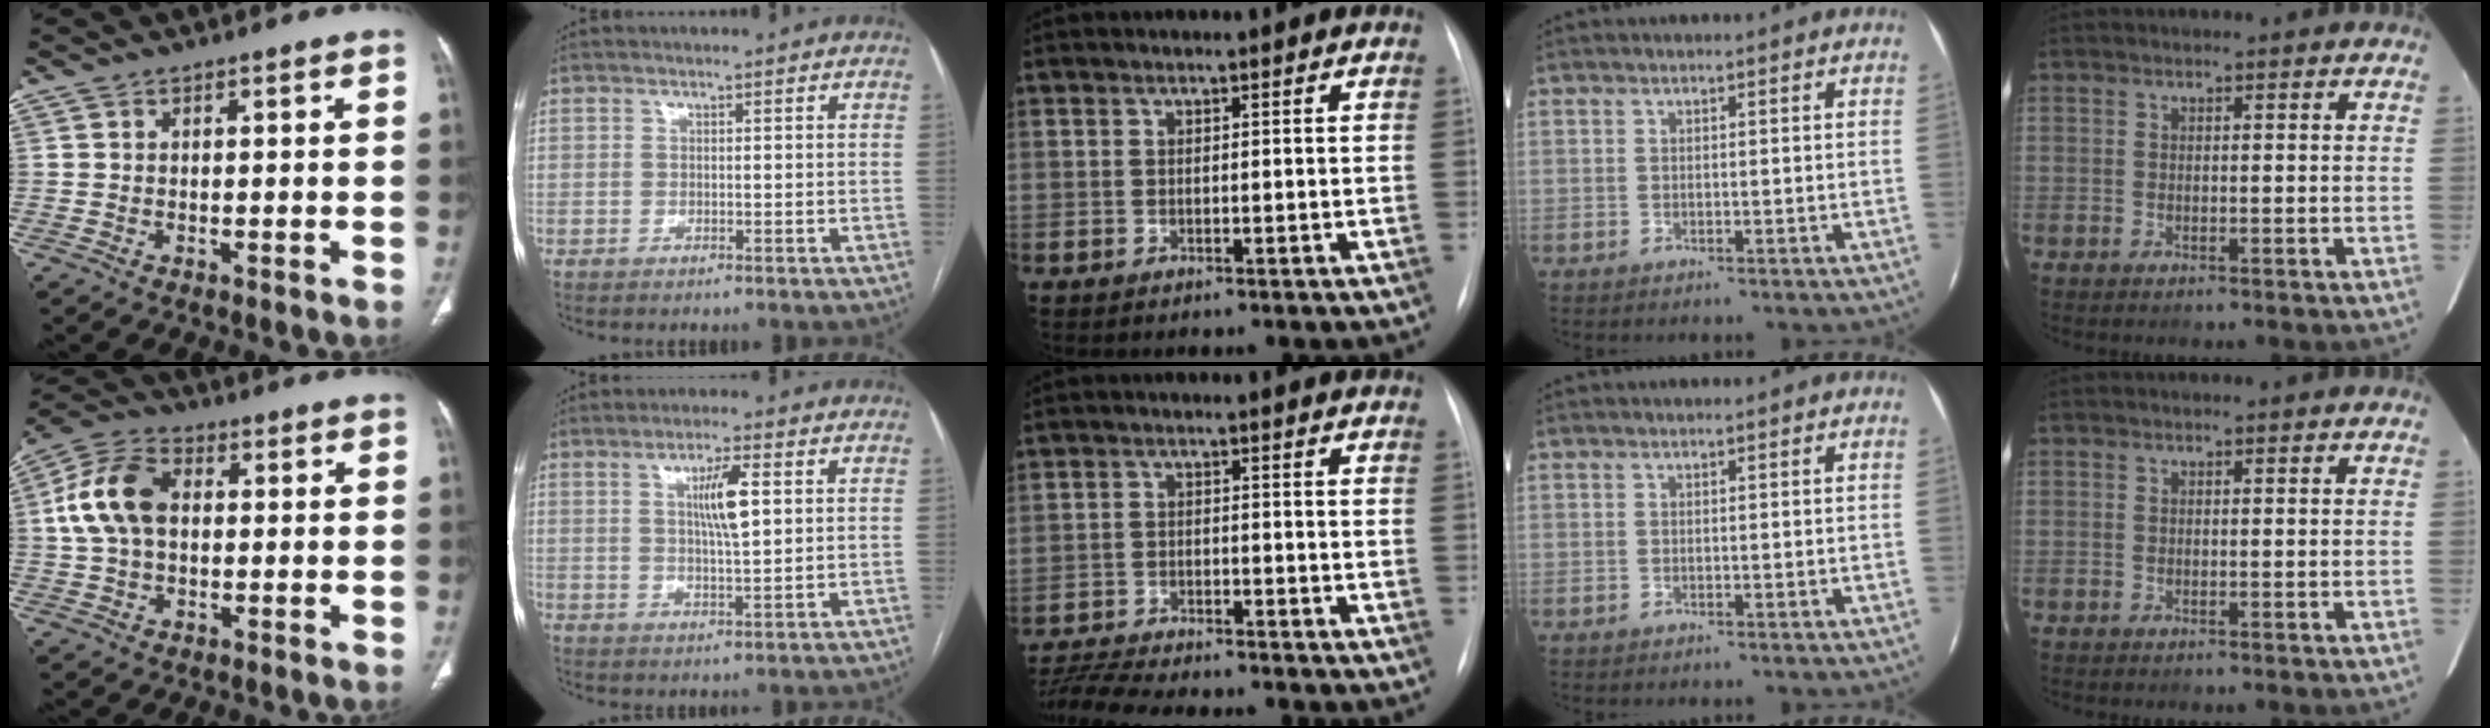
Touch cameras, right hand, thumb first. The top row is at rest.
{"thumb": {"total": 11.8, "force": [1.3, 7.8, 8.8], "torque": [-0.174, 0.027, 0.018]}, "index": {"total": 6.4, "force": [1.6, 0.9, 6.1], "torque": [-0.110, 0.001, 0.029]}, "middle": {"total": 12.5, "force": [-11.5, 1.2, 4.8], "torque": [-0.082, -0.002, -0.179]}}